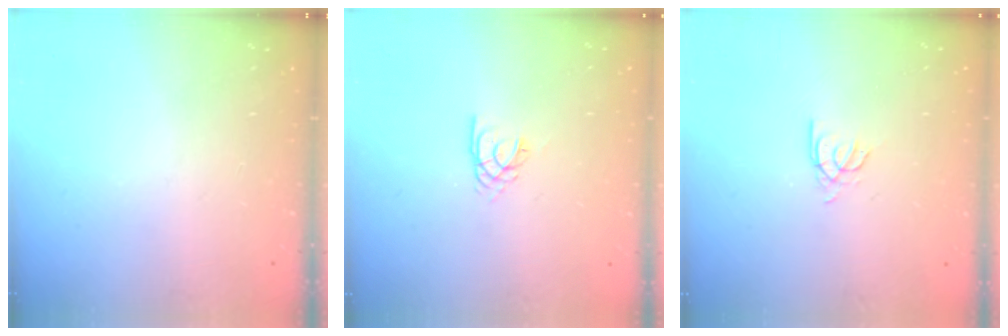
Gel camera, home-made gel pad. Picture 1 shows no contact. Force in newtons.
{"total": 2.2, "press": 2.2, "slide": 0.3}
{"total": 2.6, "press": 2.6, "slide": 0.2}